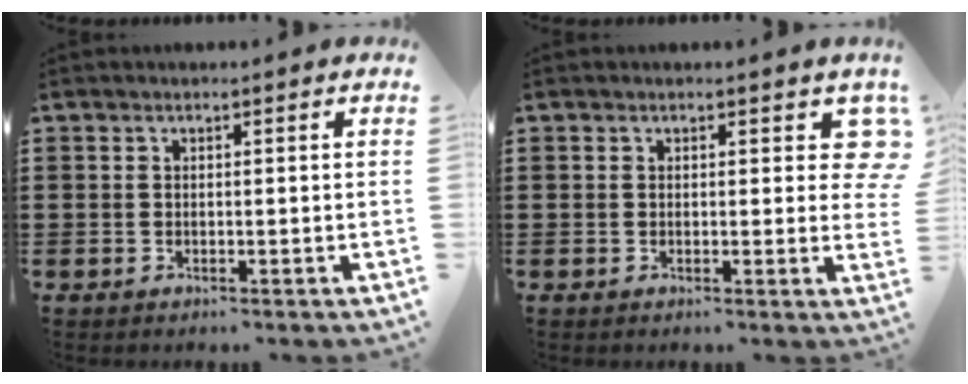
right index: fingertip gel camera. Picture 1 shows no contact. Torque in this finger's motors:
{"motor_torque": [-0.06, -0.01, 0.12, -0.01]}